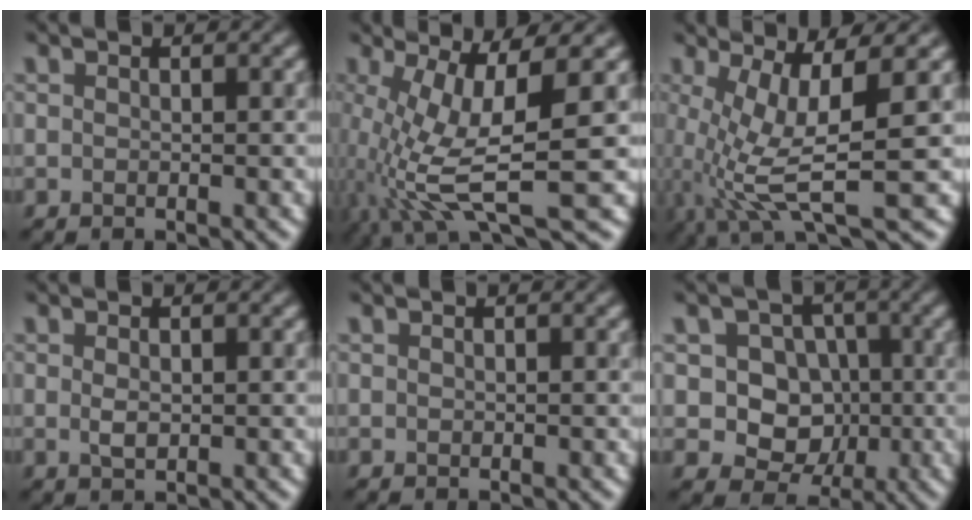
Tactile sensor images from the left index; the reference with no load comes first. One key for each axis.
{"total": 10.2, "fx": -1.8, "fy": 2.8, "fz": 9.7, "tx": -0.196, "ty": -0.011, "tz": -0.026}
{"total": 7.6, "fx": -0.7, "fy": 2.0, "fz": 7.3, "tx": -0.149, "ty": -0.006, "tz": -0.008}
{"total": 1.2, "fx": 0.1, "fy": 0.7, "fz": 0.9, "tx": -0.021, "ty": 0.003, "tz": 0.004}
{"total": 0.0}
{"total": 6.1, "fx": 0.3, "fy": 5.5, "fz": 2.6, "tx": -0.012, "ty": 0.023, "tz": -0.021}